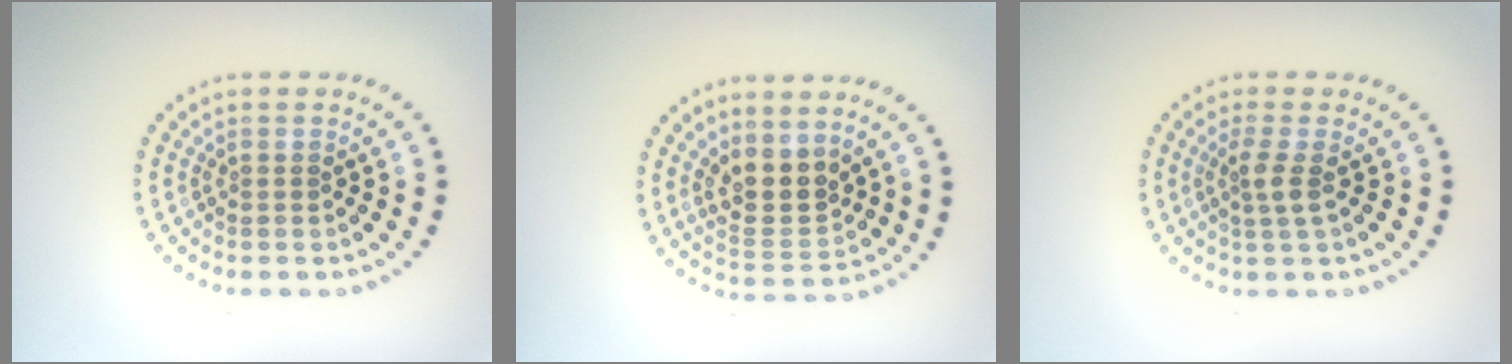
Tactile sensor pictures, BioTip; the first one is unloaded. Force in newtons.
{"total": 3.4, "press": 3.0, "slide": 1.7}
{"total": 1.8, "press": 1.4, "slide": 1.0}